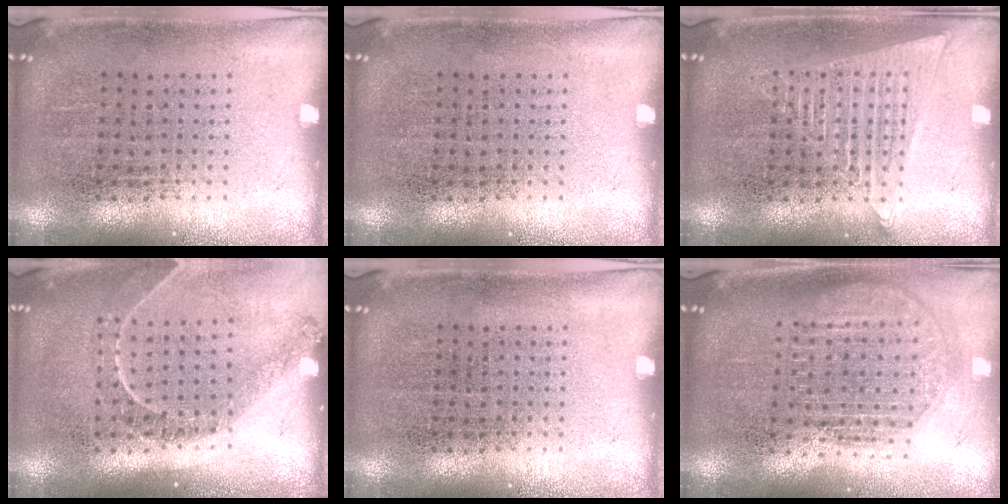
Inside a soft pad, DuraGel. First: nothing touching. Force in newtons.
{"total": 0.0}
{"total": 2.2, "press": 2.2, "slide": 0.2}
{"total": 1.2, "press": 1.2, "slide": 0.2}
{"total": 0.0}
{"total": 1.8, "press": 1.5, "slide": 1.0}